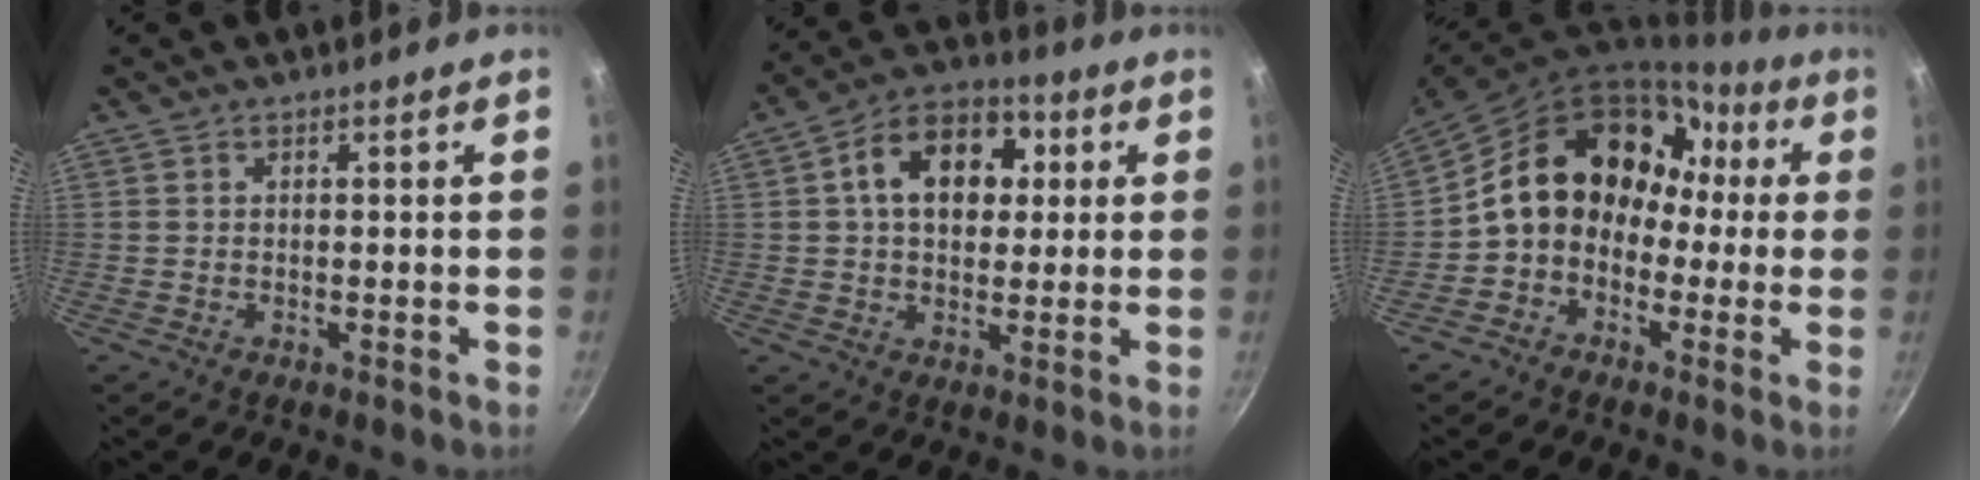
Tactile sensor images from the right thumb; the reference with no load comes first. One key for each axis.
{"total": 13.8, "fx": 3.0, "fy": 9.6, "fz": 9.4, "tx": -0.108, "ty": 0.016, "tz": 0.032}
{"total": 16.1, "fx": 0.1, "fy": 12.9, "fz": 9.6, "tx": -0.124, "ty": 0.069, "tz": -0.011}